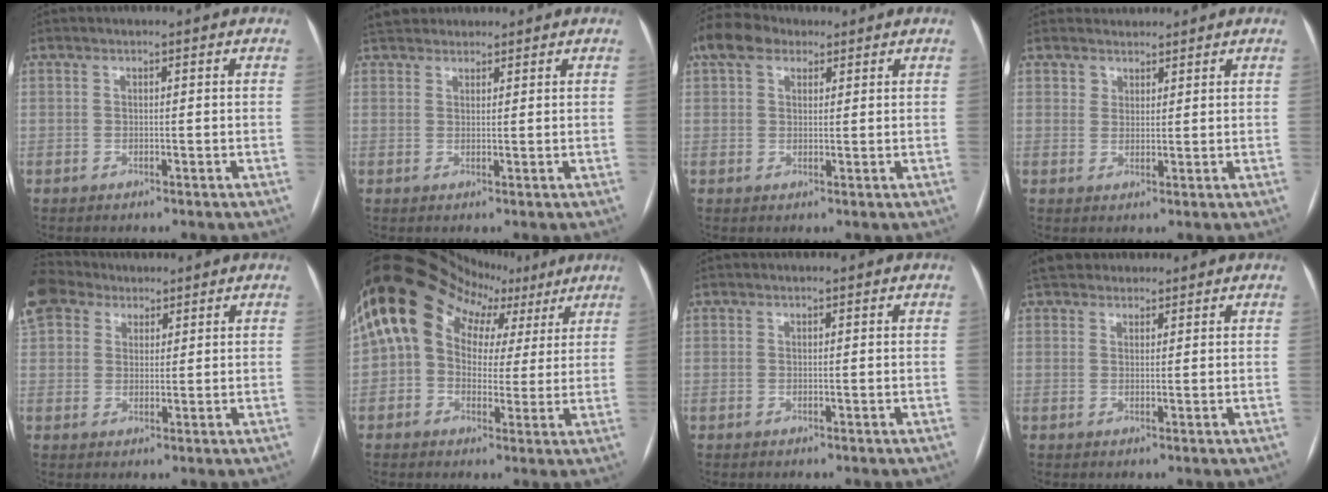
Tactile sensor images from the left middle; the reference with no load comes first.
{"total": 4.9, "force": [4.4, 2.0, 1.1], "torque": [-0.016, 0.030, 0.076]}
{"total": 6.5, "force": [4.0, 3.9, 3.2], "torque": [-0.073, 0.038, 0.077]}
{"total": 2.9, "force": [2.4, 1.6, -0.4], "torque": [0.015, 0.011, 0.035]}
{"total": 11.2, "force": [7.8, 7.1, 3.9], "torque": [-0.115, 0.047, 0.152]}
{"total": 17.7, "force": [7.8, 13.0, 9.2], "torque": [-0.171, 0.096, 0.124]}
{"total": 0.0}
{"total": 6.6, "force": [5.5, 3.0, 1.9], "torque": [-0.021, 0.035, 0.095]}